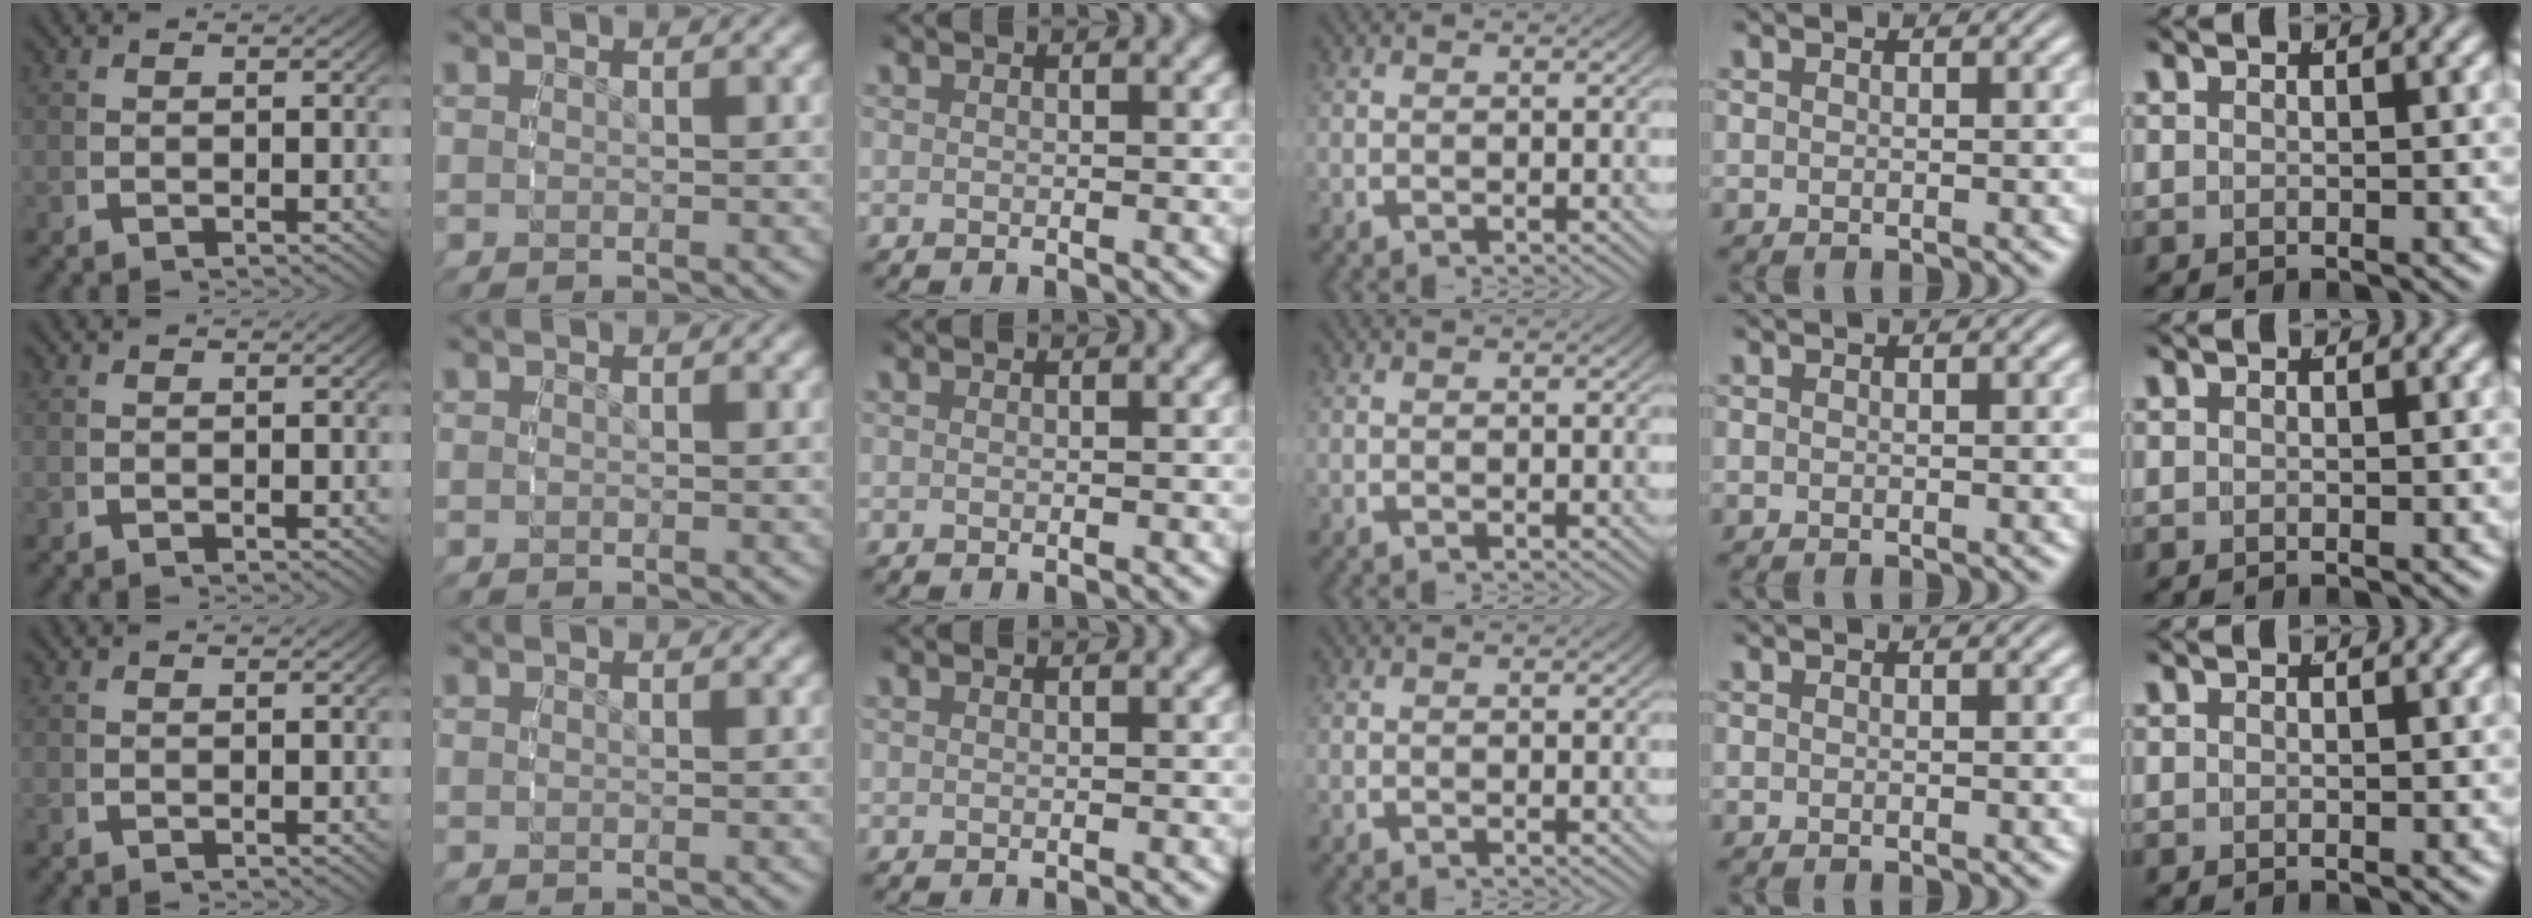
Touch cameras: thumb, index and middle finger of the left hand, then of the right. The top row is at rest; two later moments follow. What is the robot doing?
{"motion": "reach", "object": "stress ball aka squeeze ball"}